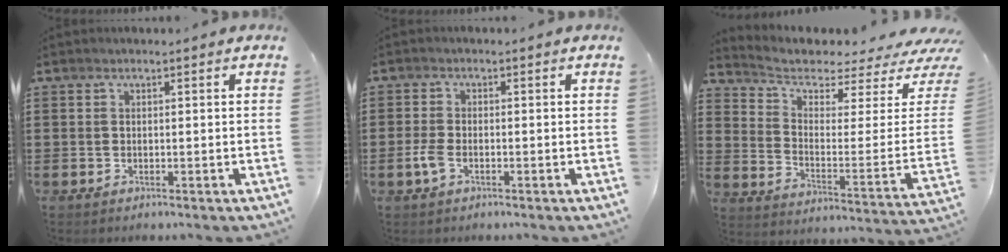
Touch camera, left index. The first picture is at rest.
{"total": 2.8, "force": [-1.2, 1.3, 2.1], "torque": [-0.059, -0.006, -0.028]}
{"total": 4.3, "force": [3.6, 1.3, 2.0], "torque": [-0.055, -0.041, 0.055]}